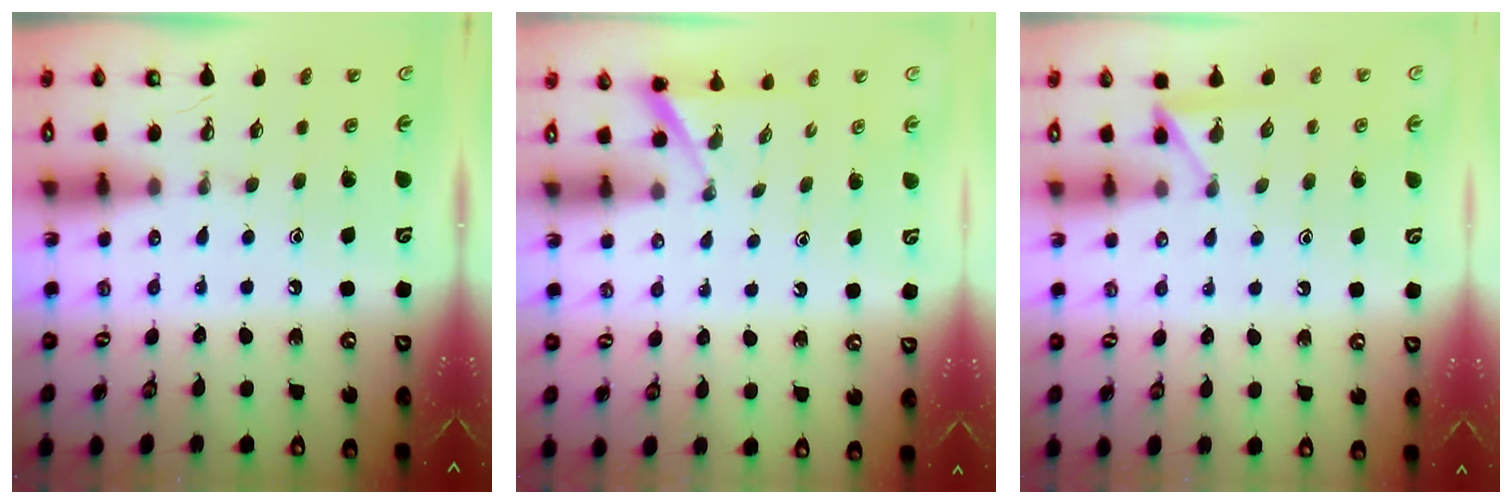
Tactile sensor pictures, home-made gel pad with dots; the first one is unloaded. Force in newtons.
{"total": 1.2, "press": 1.2, "slide": 0.1}
{"total": 5.2, "press": 5.2, "slide": 0.6}